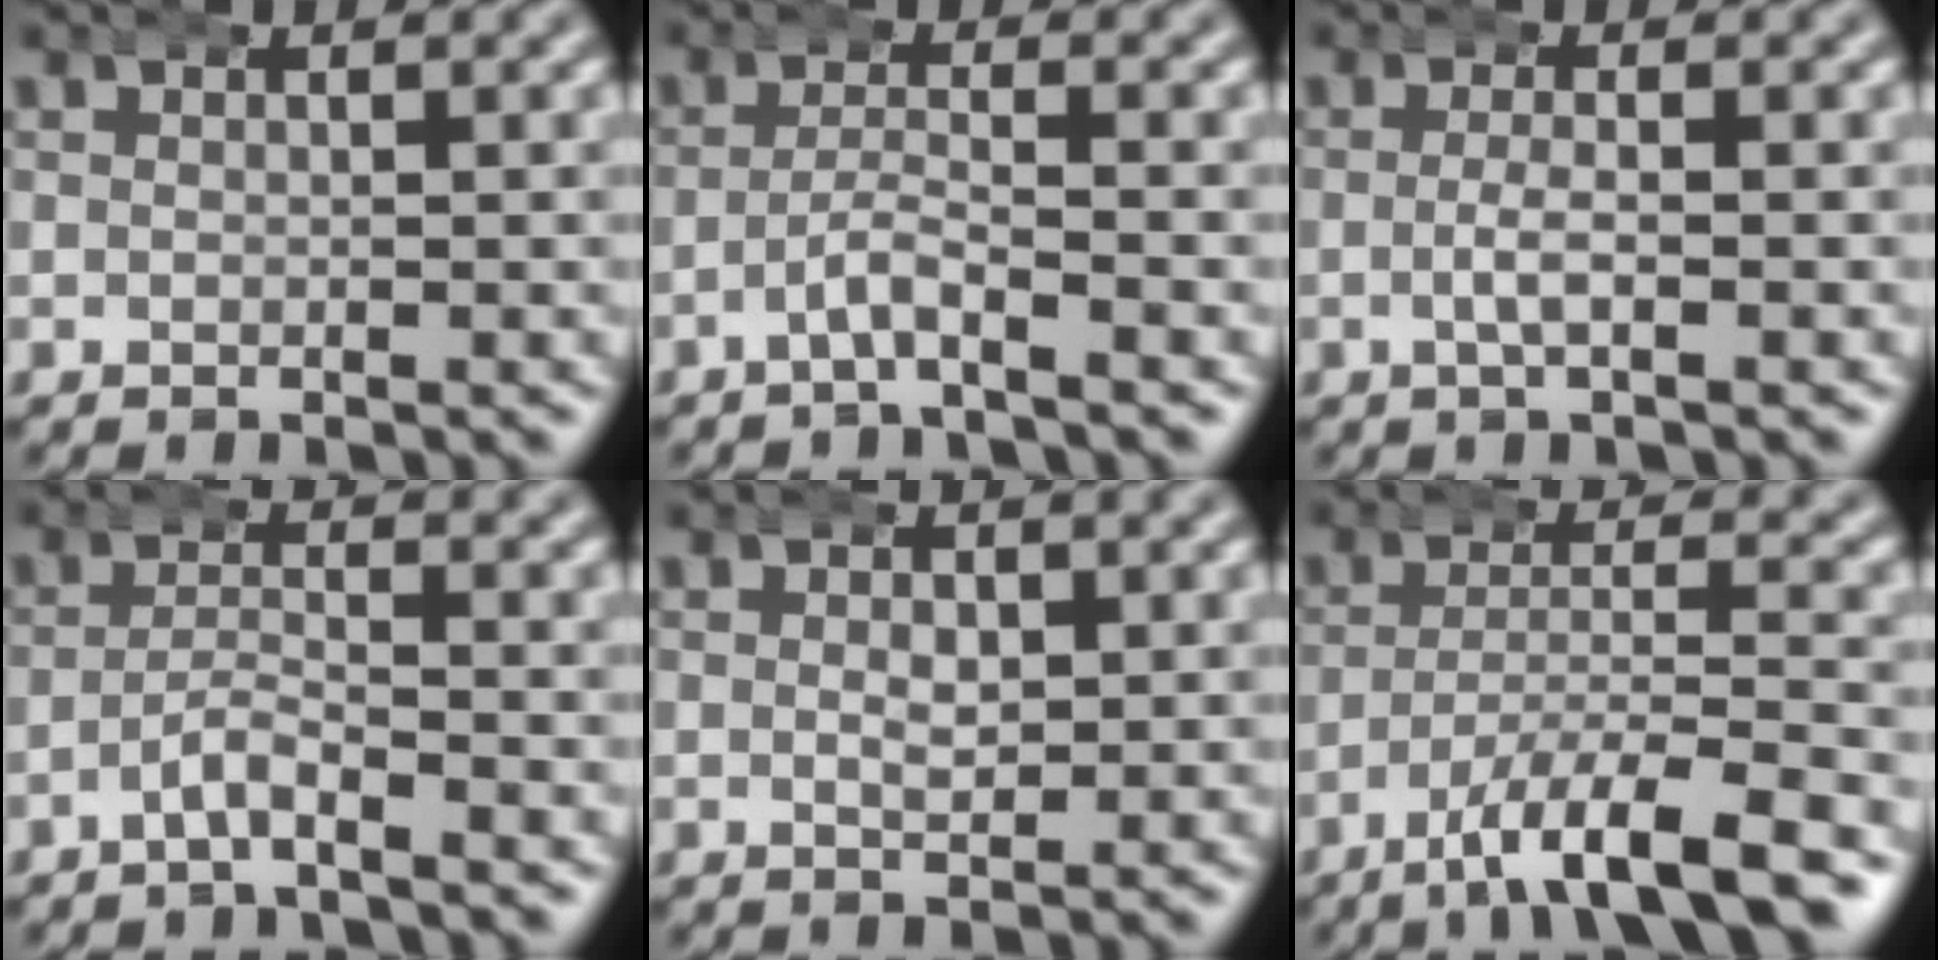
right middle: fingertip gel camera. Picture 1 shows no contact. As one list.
[{"total": 2.4, "force": [-2.0, -0.2, 1.4], "torque": [-0.019, 0.006, -0.040]}, {"total": 1.9, "force": [-0.7, 0.1, 1.7], "torque": [-0.029, 0.000, -0.014]}, {"total": 2.3, "force": [-1.9, 0.1, 1.3], "torque": [-0.017, 0.006, -0.041]}, {"total": 1.9, "force": [0.0, 1.2, 1.5], "torque": [-0.019, -0.003, -0.002]}, {"total": 6.5, "force": [-4.4, 1.1, 4.7], "torque": [-0.085, -0.007, -0.070]}]